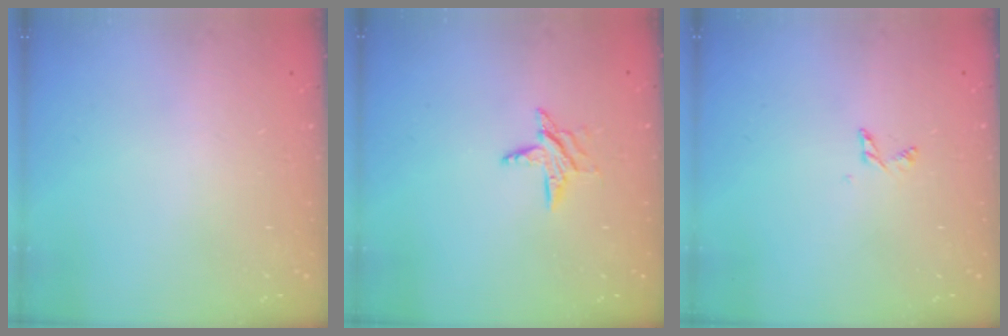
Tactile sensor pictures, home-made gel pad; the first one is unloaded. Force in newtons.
{"total": 6.2, "press": 6.2, "slide": 0.6}
{"total": 2.8, "press": 2.8, "slide": 0.2}